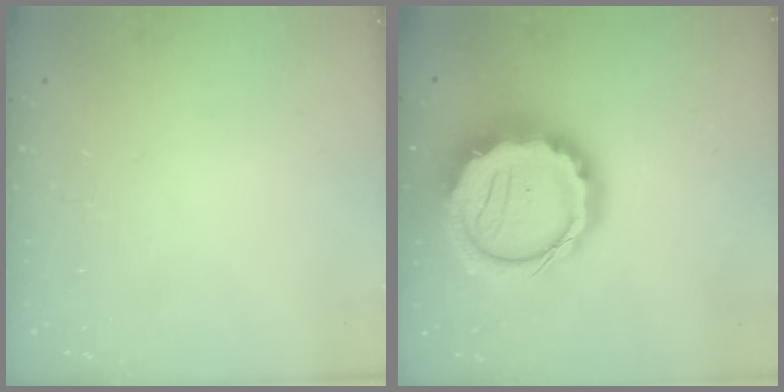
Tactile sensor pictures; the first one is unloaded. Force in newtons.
{"total": 18.9, "press": 18.5, "slide": 4.1}